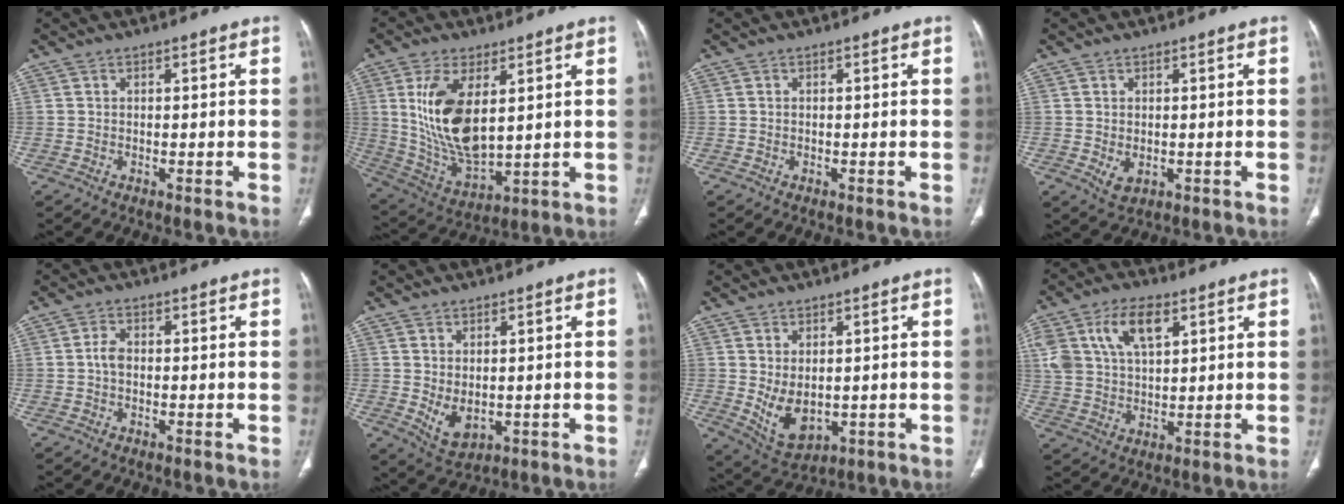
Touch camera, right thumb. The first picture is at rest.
{"total": 15.7, "force": [4.0, 7.5, 13.2], "torque": [-0.252, -0.026, 0.095]}
{"total": 0.0}
{"total": 3.0, "force": [-0.4, 2.0, 2.2], "torque": [-0.036, -0.005, 0.005]}
{"total": 2.2, "force": [-0.2, 1.4, 1.7], "torque": [-0.030, 0.003, -0.009]}
{"total": 5.3, "force": [-0.3, 3.3, 4.1], "torque": [-0.067, -0.009, 0.015]}
{"total": 7.6, "force": [-0.2, 4.7, 6.0], "torque": [-0.093, -0.011, 0.022]}
{"total": 12.3, "force": [5.4, 6.7, 8.8], "torque": [-0.167, -0.002, 0.107]}